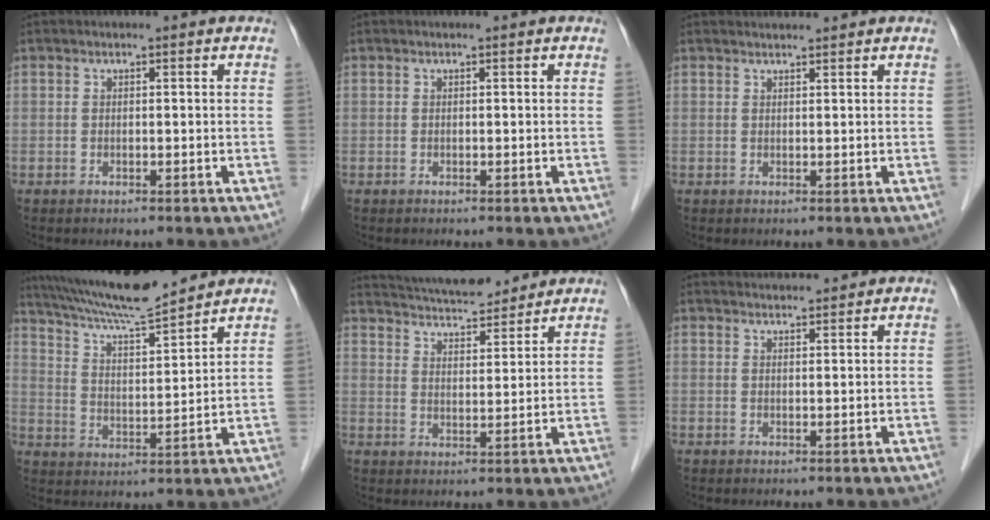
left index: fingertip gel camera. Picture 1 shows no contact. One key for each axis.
{"total": 0.0}
{"total": 1.7, "fx": 1.7, "fy": 0.0, "fz": 0.1, "tx": -0.004, "ty": 0.015, "tz": 0.032}
{"total": 13.3, "fx": 12.4, "fy": -0.2, "fz": 5.0, "tx": -0.099, "ty": 0.012, "tz": 0.213}
{"total": 12.0, "fx": 11.2, "fy": 2.1, "fz": 3.7, "tx": -0.069, "ty": 0.020, "tz": 0.179}
{"total": 3.7, "fx": 3.7, "fy": 0.2, "fz": 0.1, "tx": -0.009, "ty": 0.023, "tz": 0.058}